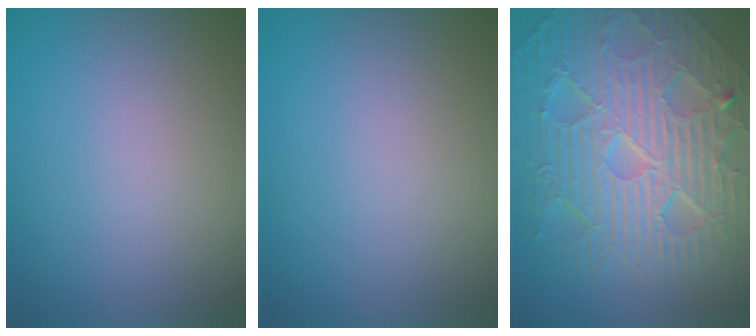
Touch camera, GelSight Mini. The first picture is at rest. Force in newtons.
{"total": 0.0}
{"total": 11.3, "press": 7.5, "slide": 8.4}